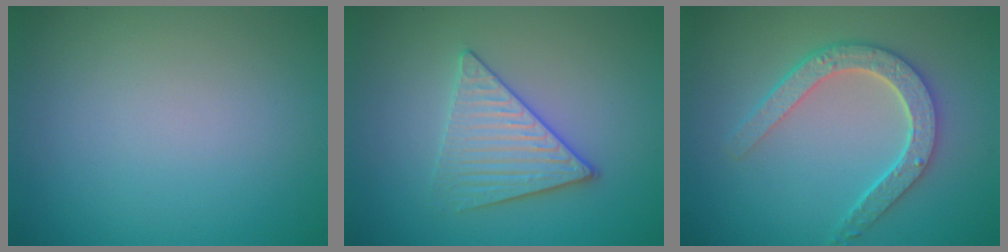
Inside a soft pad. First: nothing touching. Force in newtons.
{"total": 3.6, "press": 3.4, "slide": 1.3}
{"total": 4.6, "press": 3.7, "slide": 2.7}